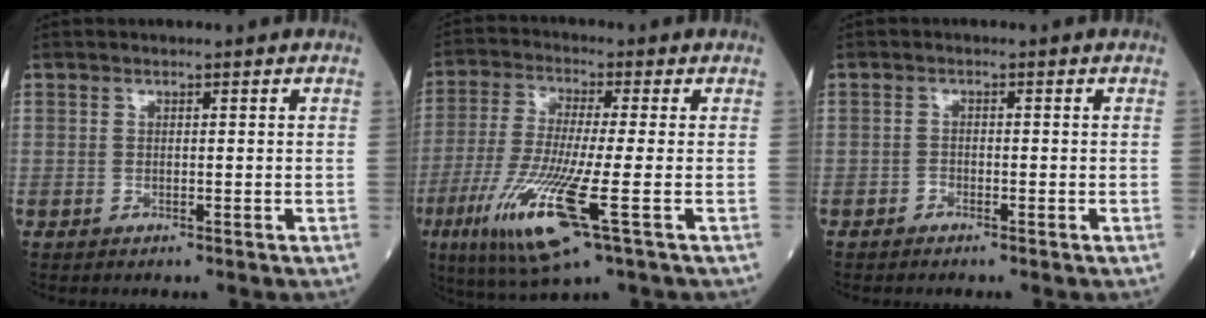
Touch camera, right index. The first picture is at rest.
{"total": 13.5, "force": [-5.1, 0.6, 12.5], "torque": [-0.266, -0.037, -0.096]}
{"total": 0.7, "force": [-0.6, 0.2, 0.1], "torque": [0.001, 0.001, -0.015]}